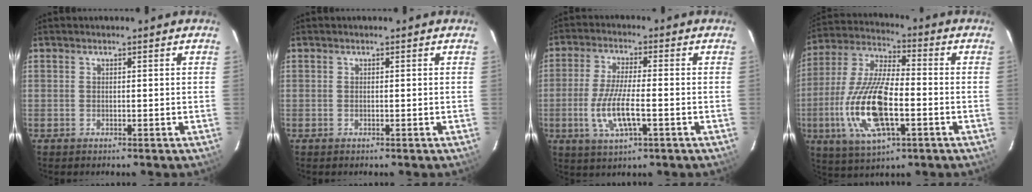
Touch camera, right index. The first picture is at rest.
{"total": 0.0}
{"total": 9.3, "force": [-2.6, 2.4, 8.6], "torque": [-0.174, -0.012, -0.049]}
{"total": 17.7, "force": [-4.7, 6.7, 15.7], "torque": [-0.335, -0.009, -0.088]}